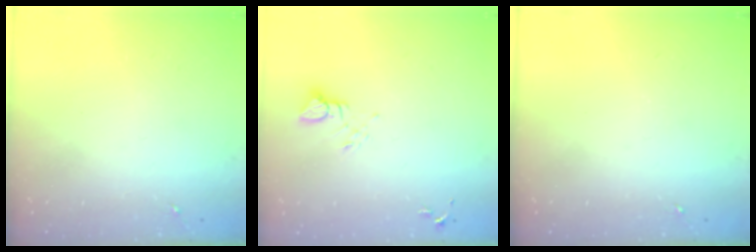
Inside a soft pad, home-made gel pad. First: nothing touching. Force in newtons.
{"total": 3.8, "press": 3.7, "slide": 0.4}
{"total": 0.0}